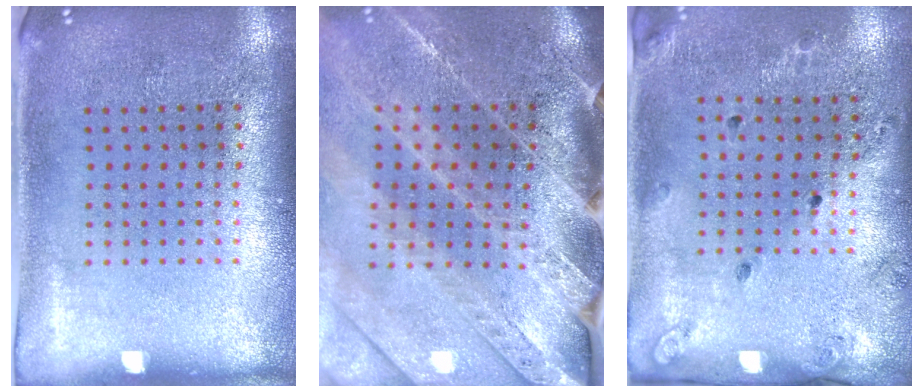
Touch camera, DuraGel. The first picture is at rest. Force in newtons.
{"total": 3.7, "press": 3.0, "slide": 2.1}
{"total": 1.6, "press": 1.3, "slide": 0.9}